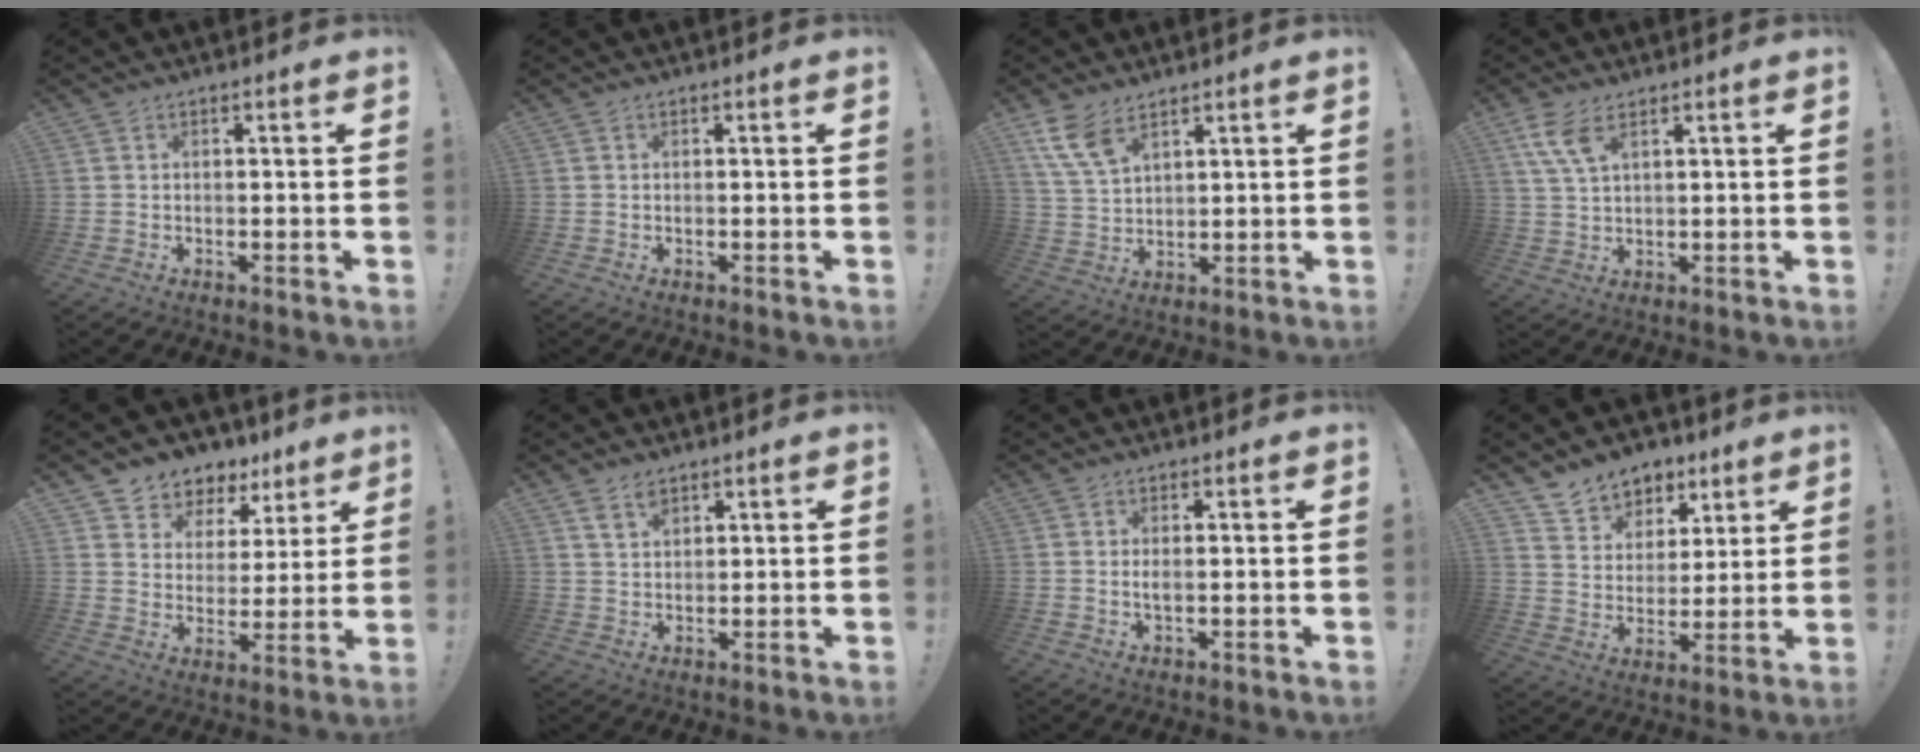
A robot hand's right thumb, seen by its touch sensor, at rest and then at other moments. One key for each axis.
{"total": 0.0}
{"total": 8.8, "fx": 5.8, "fy": 4.5, "fz": 4.8, "tx": -0.096, "ty": -0.021, "tz": 0.117}
{"total": 7.4, "fx": 4.1, "fy": 3.2, "fz": 5.3, "tx": -0.109, "ty": -0.013, "tz": 0.077}
{"total": 6.8, "fx": 4.3, "fy": 5.2, "fz": 1.2, "tx": -0.024, "ty": -0.039, "tz": 0.087}
{"total": 3.9, "fx": 2.7, "fy": 2.2, "fz": 1.9, "tx": -0.025, "ty": -0.015, "tz": 0.048}
{"total": 1.6, "fx": 0.0, "fy": 0.4, "fz": 1.6, "tx": -0.029, "ty": -0.002, "tz": 0.000}
{"total": 9.1, "fx": 6.6, "fy": 6.2, "fz": 1.0, "tx": -0.019, "ty": -0.054, "tz": 0.130}